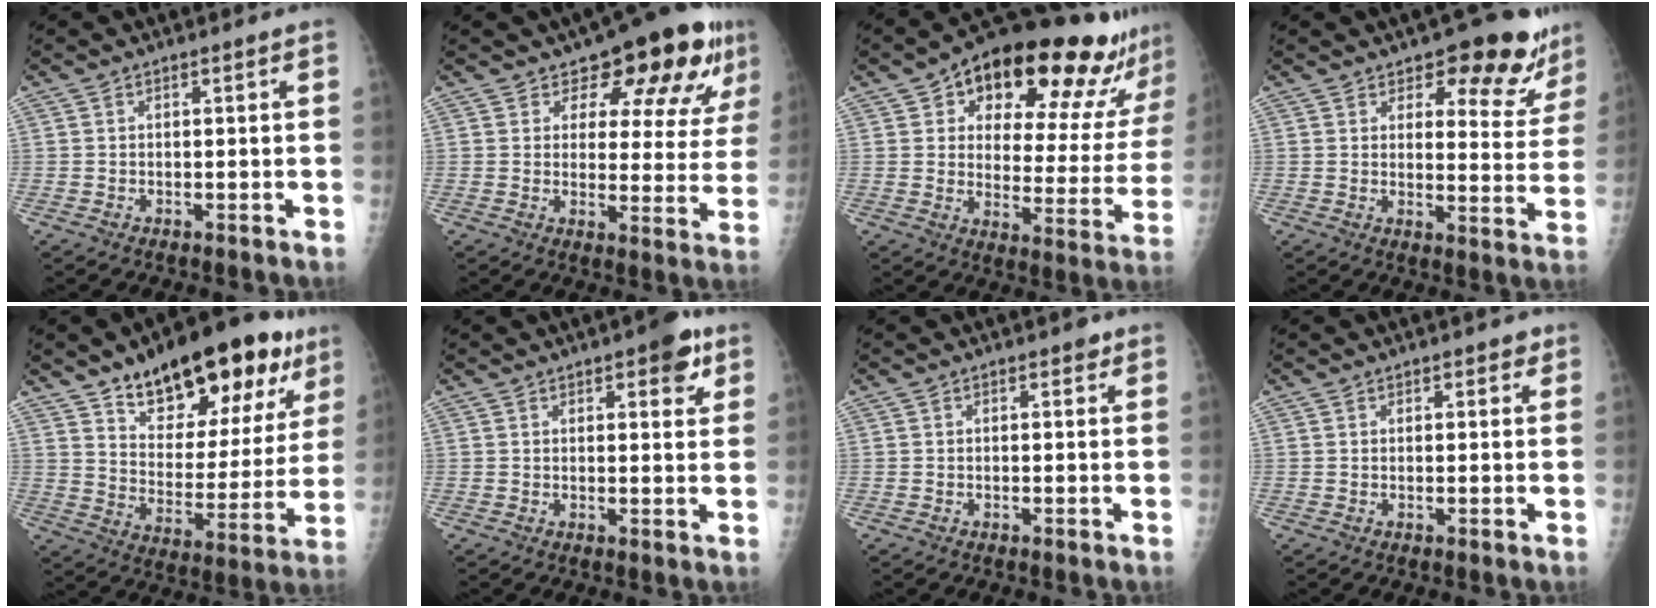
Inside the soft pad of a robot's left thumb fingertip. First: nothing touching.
{"total": 15.0, "force": [9.7, 6.9, 9.0], "torque": [-0.068, -0.055, 0.117]}
{"total": 24.7, "force": [16.5, 9.5, 15.8], "torque": [-0.178, -0.055, 0.222]}
{"total": 13.6, "force": [10.2, 6.0, 6.7], "torque": [-0.021, -0.065, 0.119]}
{"total": 26.0, "force": [15.8, 11.3, 17.3], "torque": [-0.208, -0.048, 0.240]}
{"total": 5.9, "force": [3.2, 2.4, 4.3], "torque": [-0.033, -0.010, 0.033]}
{"total": 1.0, "force": [0.5, 0.6, 0.6], "torque": [0.000, 0.000, 0.003]}
{"total": 1.7, "force": [1.1, 1.0, 0.9], "torque": [0.003, -0.002, 0.010]}